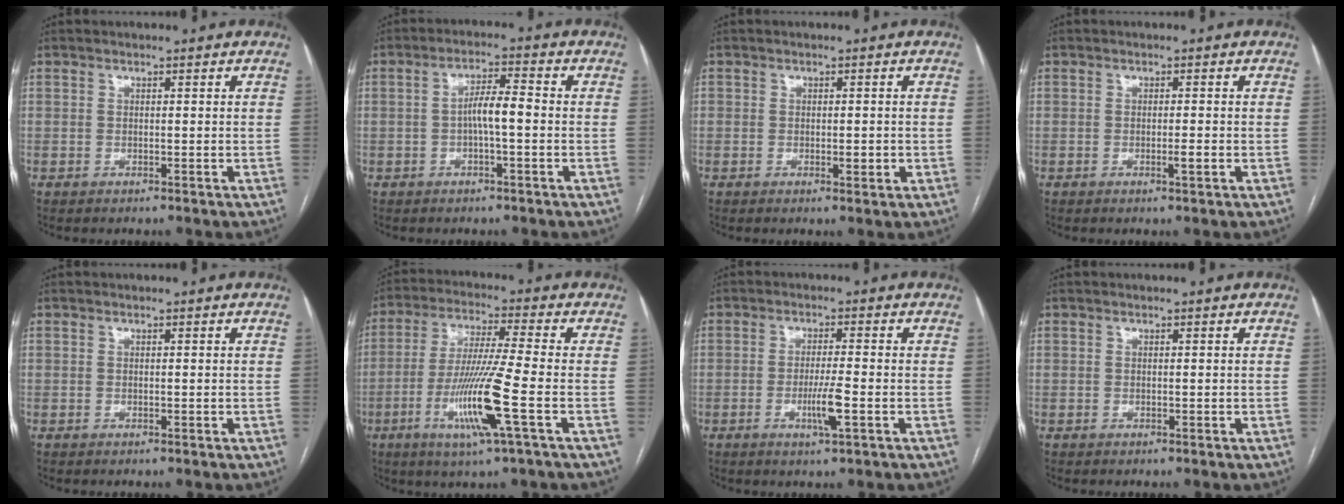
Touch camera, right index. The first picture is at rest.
{"total": 4.7, "force": [-0.7, 0.7, 4.6], "torque": [-0.083, 0.013, -0.010]}
{"total": 1.9, "force": [-0.4, 0.9, 1.7], "torque": [-0.024, 0.001, 0.000]}
{"total": 1.5, "force": [-0.4, 0.2, 1.5], "torque": [-0.026, 0.000, -0.003]}
{"total": 0.0}
{"total": 12.2, "force": [-4.0, -1.0, 11.5], "torque": [-0.230, -0.019, -0.078]}
{"total": 4.3, "force": [-1.4, -0.1, 4.1], "torque": [-0.079, -0.007, -0.023]}
{"total": 0.0}